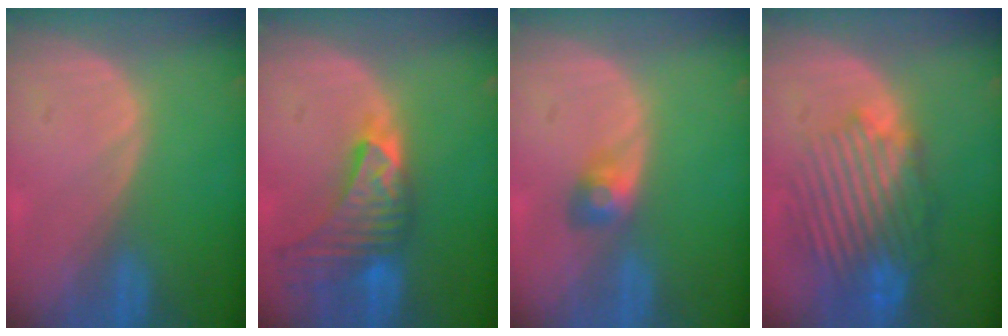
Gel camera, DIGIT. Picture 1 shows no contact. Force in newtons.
{"total": 9.2, "press": 8.3, "slide": 3.9}
{"total": 3.0, "press": 2.6, "slide": 1.4}
{"total": 10.2, "press": 9.5, "slide": 3.9}